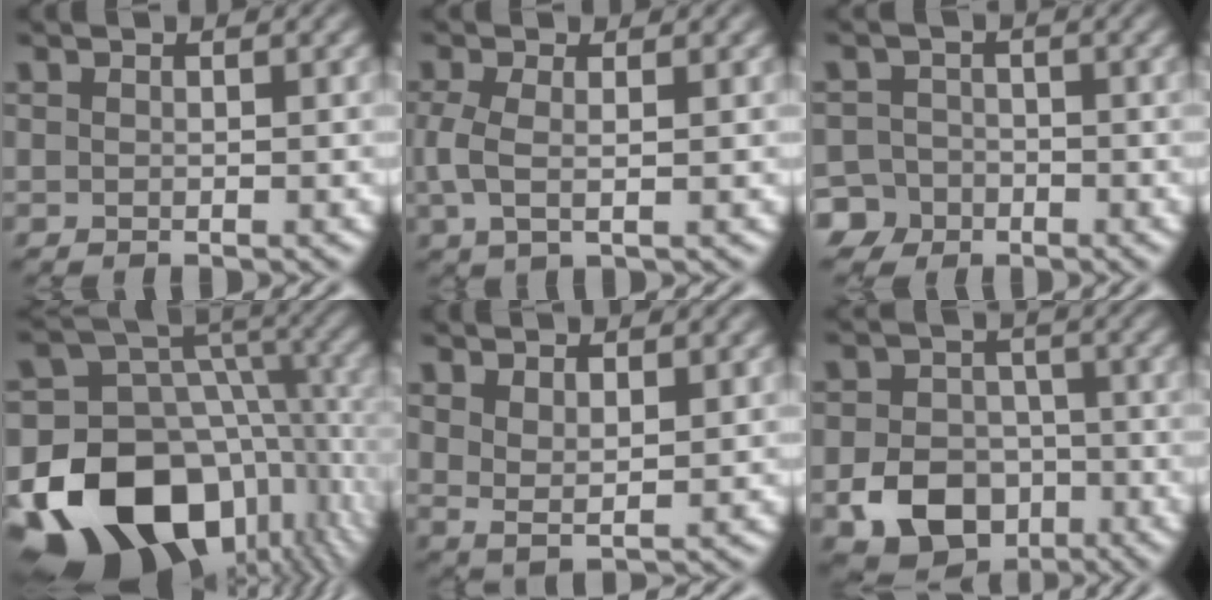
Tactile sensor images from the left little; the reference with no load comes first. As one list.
[{"total": 2.4, "force": [-0.1, 1.0, 2.2], "torque": [-0.054, 0.002, -0.005]}, {"total": 5.1, "force": [-3.3, 3.9, 0.5], "torque": [0.016, -0.004, -0.072]}, {"total": 19.0, "force": [-8.7, 13.5, 10.3], "torque": [-0.190, -0.001, -0.145]}, {"total": 2.2, "force": [1.3, 0.8, 1.6], "torque": [-0.034, -0.004, 0.026]}, {"total": 8.0, "force": [-3.4, 6.0, 4.0], "torque": [-0.050, -0.016, -0.073]}]